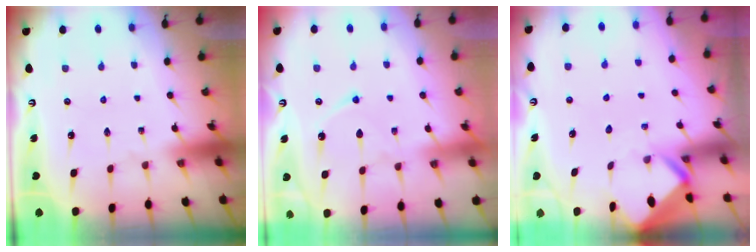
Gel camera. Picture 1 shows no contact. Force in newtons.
{"total": 8.7, "press": 8.6, "slide": 0.9}
{"total": 2.8, "press": 2.8, "slide": 0.2}